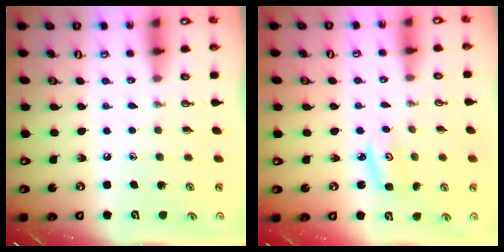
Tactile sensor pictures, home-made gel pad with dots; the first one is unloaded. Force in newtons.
{"total": 2.8, "press": 2.8, "slide": 0.3}